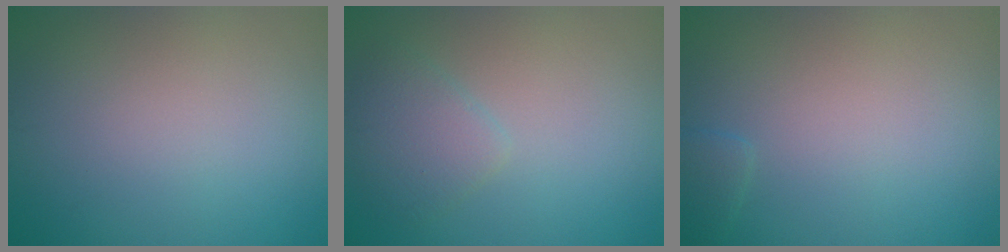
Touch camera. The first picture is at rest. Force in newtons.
{"total": 2.5, "press": 2.5, "slide": 0.2}
{"total": 1.1, "press": 1.1, "slide": 0.1}